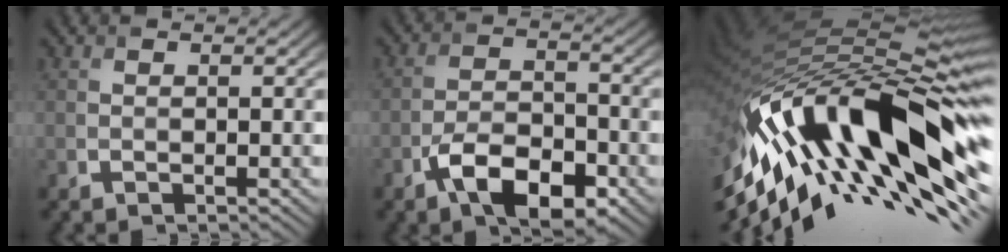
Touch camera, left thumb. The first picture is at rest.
{"total": 7.8, "force": [-4.6, 3.8, 5.1], "torque": [-0.092, -0.001, -0.085]}
{"total": 18.2, "force": [-5.1, 6.3, 16.3], "torque": [-0.299, -0.021, -0.094]}